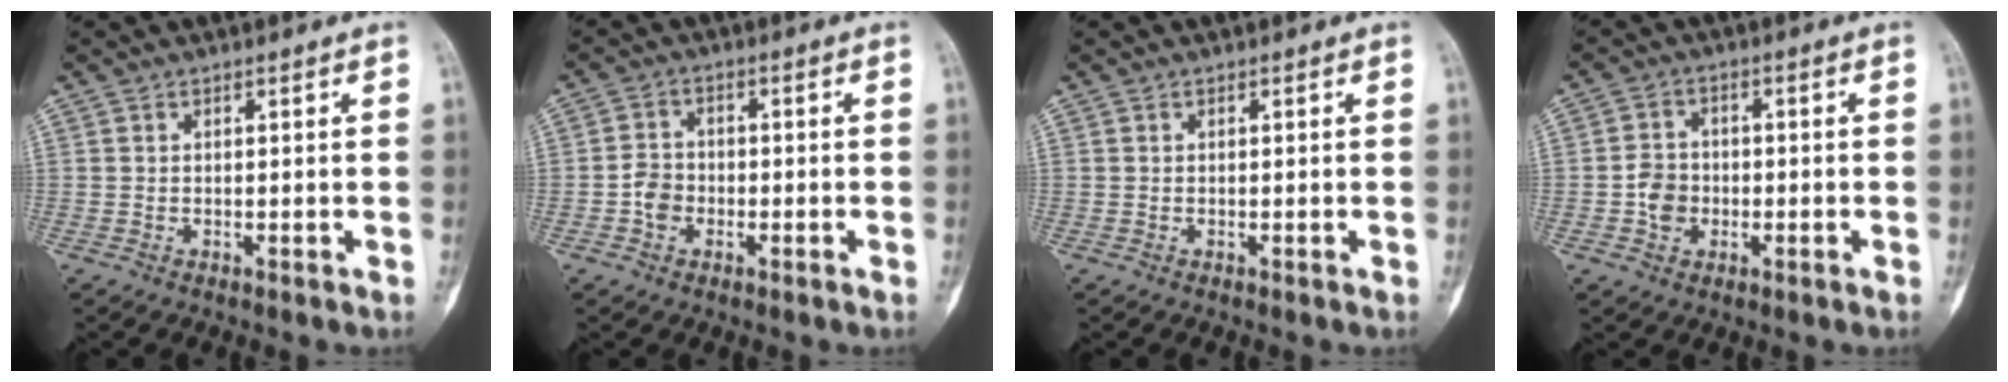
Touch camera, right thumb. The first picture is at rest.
{"total": 4.0, "force": [-1.3, 3.2, 2.0], "torque": [-0.025, 0.013, -0.031]}
{"total": 0.0}
{"total": 5.0, "force": [-1.2, 4.1, 2.5], "torque": [-0.030, 0.011, -0.027]}